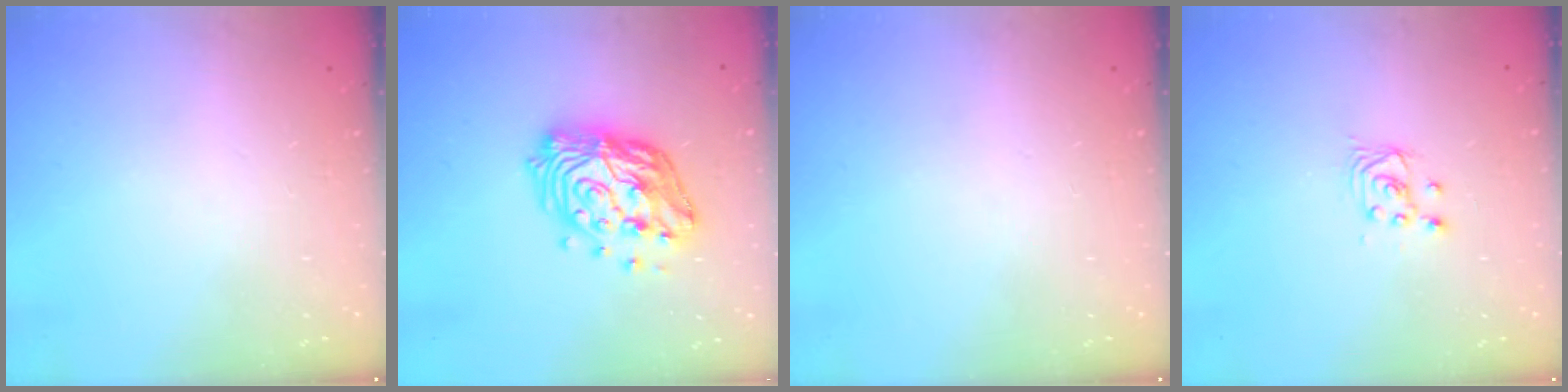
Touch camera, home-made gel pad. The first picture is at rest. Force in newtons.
{"total": 17.1, "press": 17.0, "slide": 1.9}
{"total": 0.0}
{"total": 2.5, "press": 2.5, "slide": 0.2}